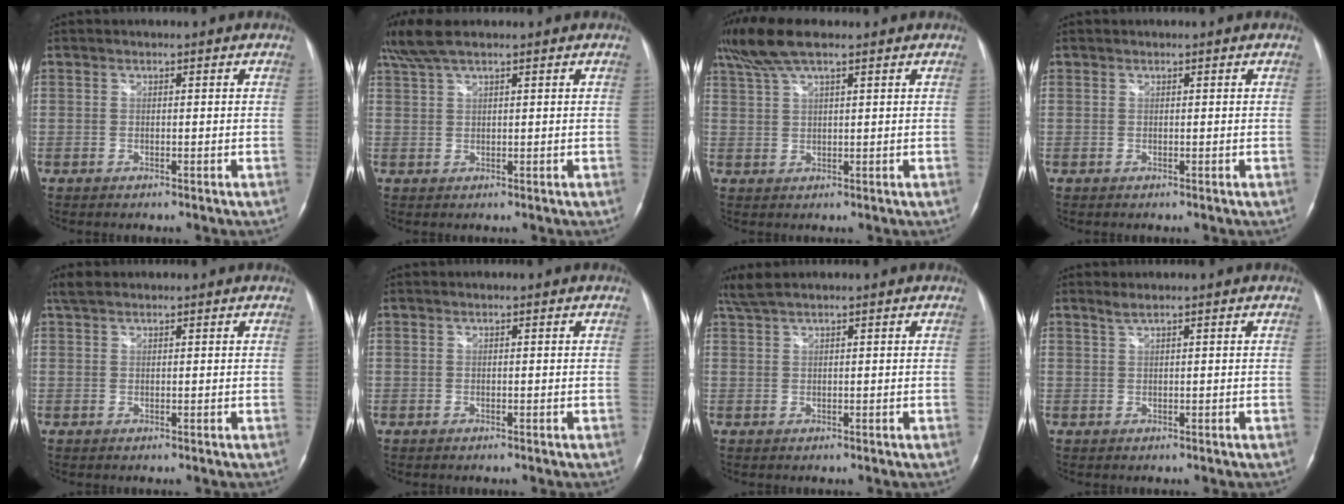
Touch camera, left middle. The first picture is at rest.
{"total": 5.3, "force": [4.2, 0.9, 3.3], "torque": [-0.077, 0.028, 0.083]}
{"total": 7.3, "force": [5.5, 1.2, 4.7], "torque": [-0.106, 0.031, 0.105]}
{"total": 0.0}
{"total": 2.2, "force": [1.8, 0.9, 1.0], "torque": [-0.026, 0.018, 0.035]}
{"total": 0.0}
{"total": 2.8, "force": [2.3, 0.0, 1.5], "torque": [-0.042, 0.022, 0.052]}
{"total": 1.1, "force": [0.9, -0.1, 0.7], "torque": [-0.019, 0.008, 0.020]}